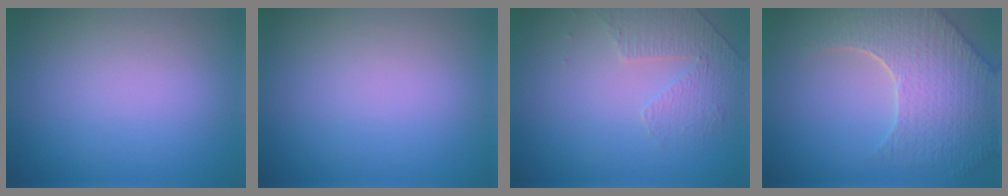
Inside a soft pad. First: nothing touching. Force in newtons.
{"total": 0.0}
{"total": 1.8, "press": 1.4, "slide": 1.0}
{"total": 7.6, "press": 5.8, "slide": 4.9}